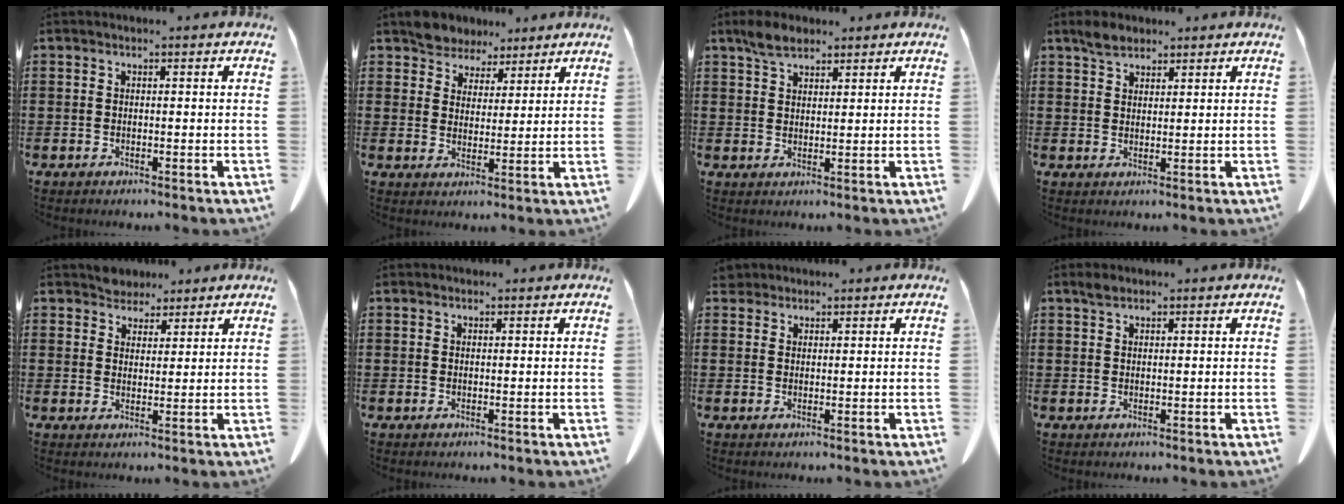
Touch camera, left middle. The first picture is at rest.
{"total": 5.0, "force": [4.4, 2.3, 0.2], "torque": [-0.026, -0.007, 0.086]}
{"total": 4.0, "force": [3.0, 1.8, 2.0], "torque": [-0.047, 0.006, 0.057]}
{"total": 3.0, "force": [2.4, 1.4, 1.3], "torque": [-0.023, 0.001, 0.044]}
{"total": 3.6, "force": [3.4, 1.3, -0.1], "torque": [-0.010, -0.002, 0.066]}
{"total": 0.7, "force": [0.6, 0.2, 0.0], "torque": [-0.003, -0.001, 0.013]}
{"total": 2.0, "force": [1.8, 0.8, 0.4], "torque": [-0.015, 0.005, 0.037]}
{"total": 1.6, "force": [1.1, 0.7, 0.8], "torque": [-0.020, 0.002, 0.022]}